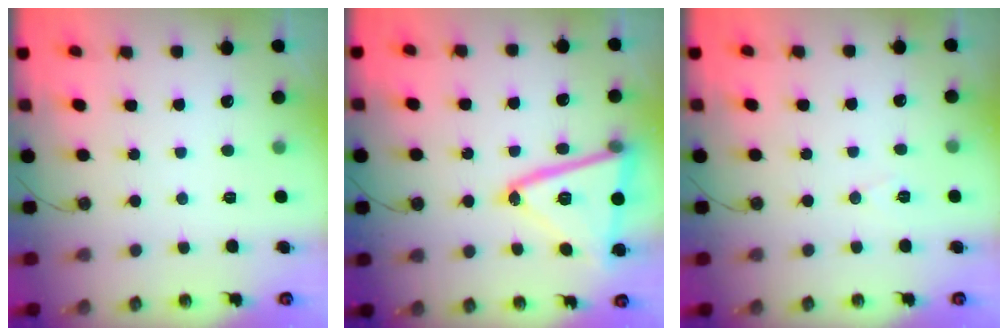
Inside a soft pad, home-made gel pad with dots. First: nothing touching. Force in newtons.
{"total": 21.1, "press": 21.0, "slide": 1.8}
{"total": 5.9, "press": 3.7, "slide": 4.5}